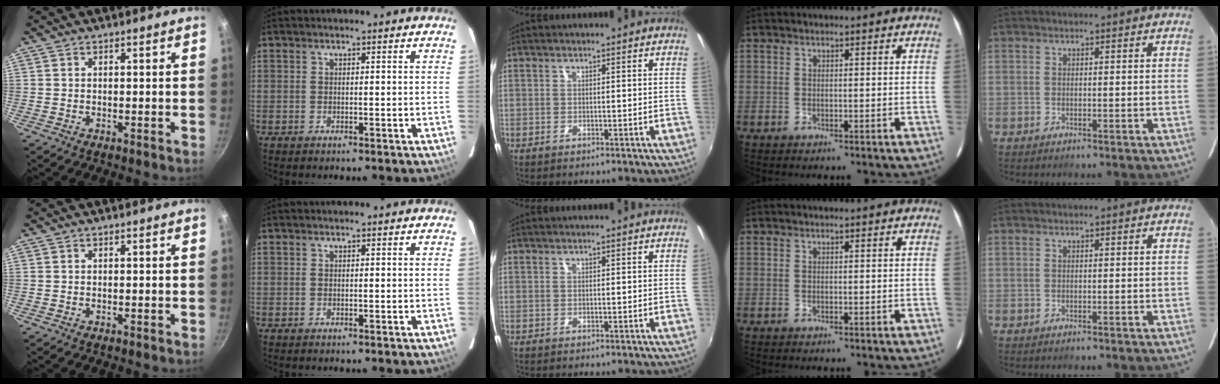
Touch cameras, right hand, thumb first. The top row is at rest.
{}